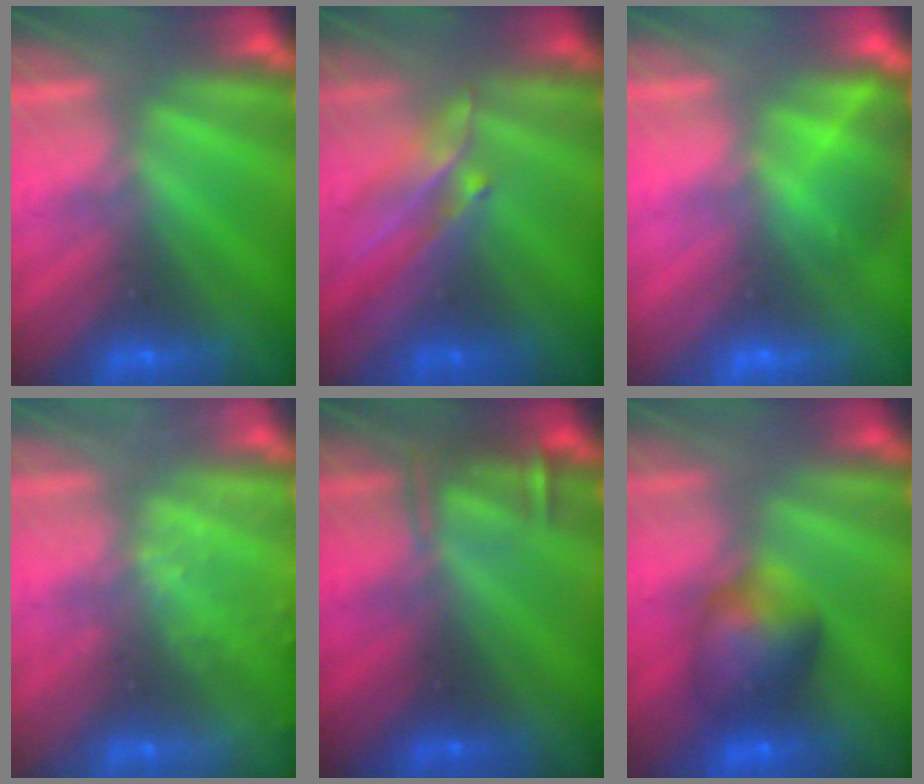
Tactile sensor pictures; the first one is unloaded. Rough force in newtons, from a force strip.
{"total": 2.9}
{"total": 2.9}
{"total": 2.4}
{"total": 3.2}
{"total": 6.0}